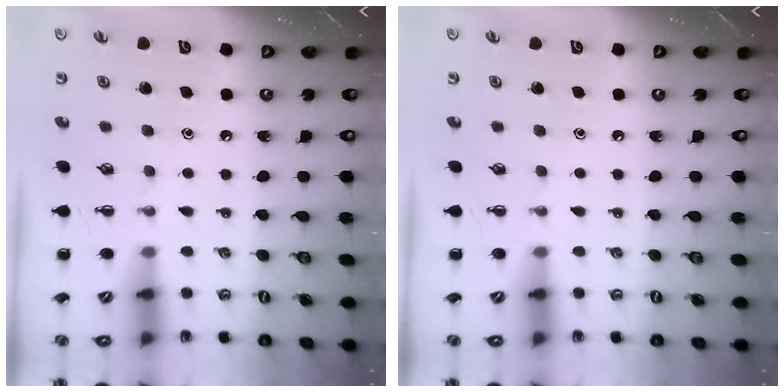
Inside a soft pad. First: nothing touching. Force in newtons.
{"total": 0.0}